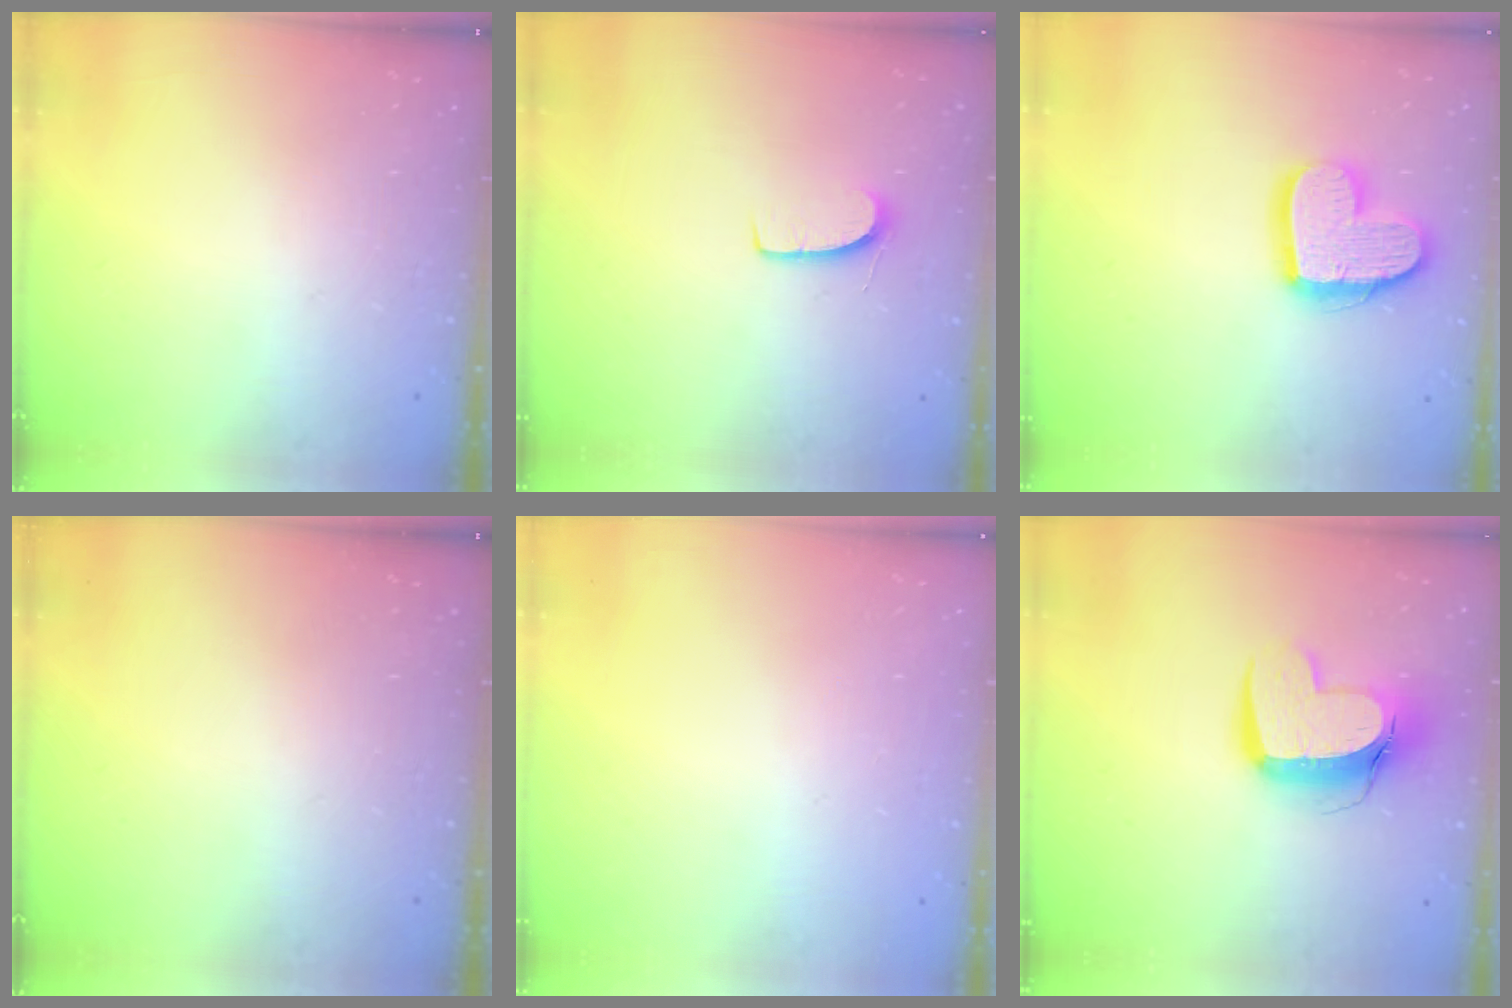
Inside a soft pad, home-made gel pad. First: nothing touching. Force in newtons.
{"total": 7.1, "press": 7.1, "slide": 0.5}
{"total": 14.9, "press": 14.8, "slide": 1.1}
{"total": 0.0}
{"total": 0.0}
{"total": 12.4, "press": 12.3, "slide": 1.5}